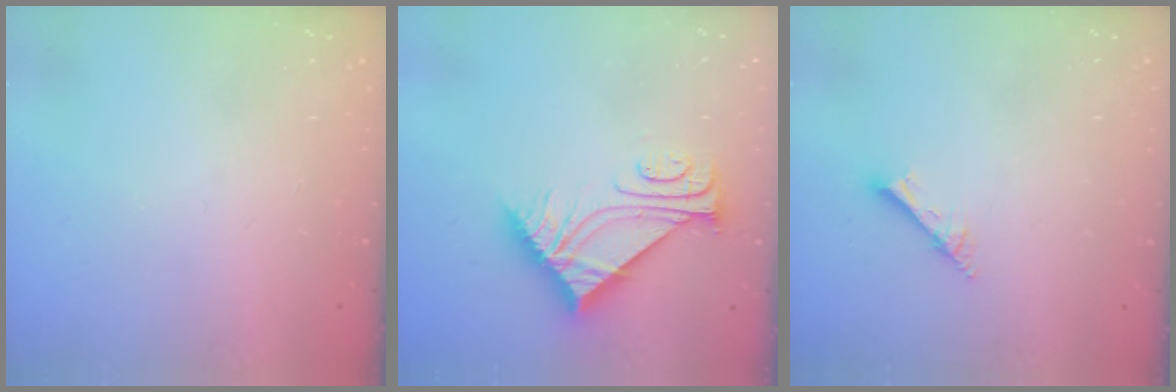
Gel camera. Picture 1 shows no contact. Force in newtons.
{"total": 9.0, "press": 9.0, "slide": 0.1}
{"total": 2.5, "press": 2.5, "slide": 0.2}